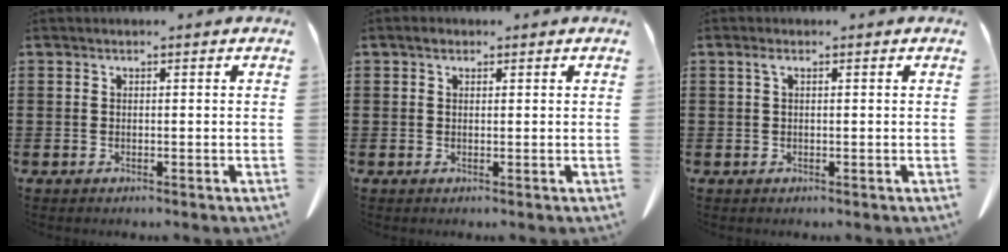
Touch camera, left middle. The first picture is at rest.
{"total": 1.0, "force": [0.6, 0.6, 0.6], "torque": [-0.006, 0.004, 0.008]}
{"total": 1.1, "force": [0.3, 0.3, 1.1], "torque": [-0.023, 0.004, 0.004]}